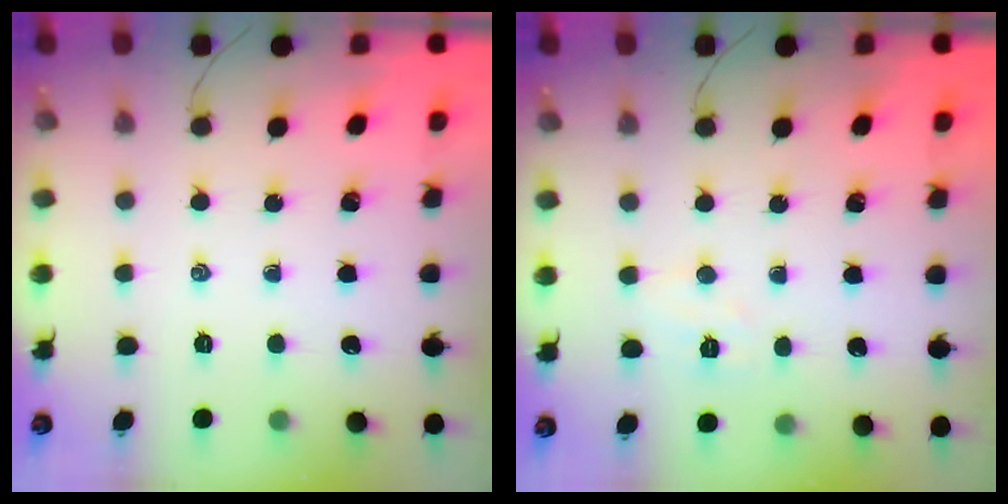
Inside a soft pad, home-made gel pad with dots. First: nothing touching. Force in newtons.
{"total": 4.7, "press": 4.6, "slide": 1.1}